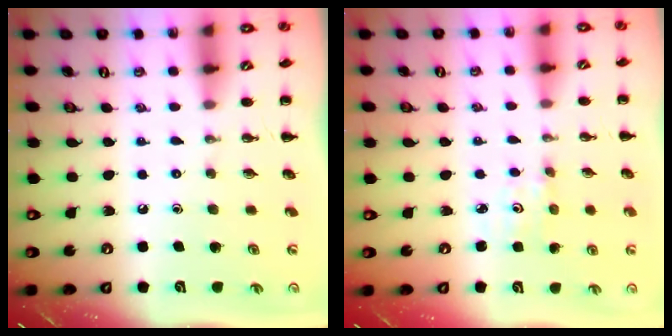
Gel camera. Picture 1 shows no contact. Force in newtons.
{"total": 1.2, "press": 1.1, "slide": 0.4}